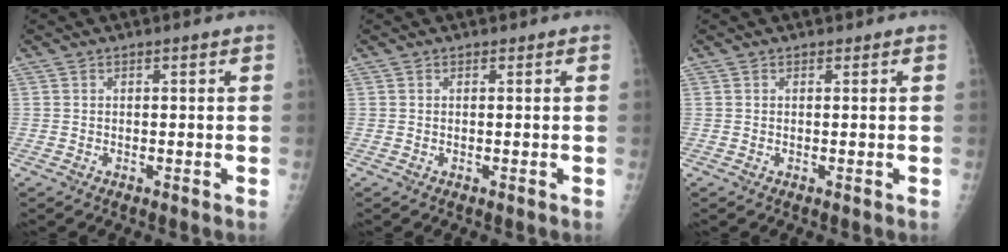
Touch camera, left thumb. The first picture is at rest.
{"total": 0.0}
{"total": 0.0}